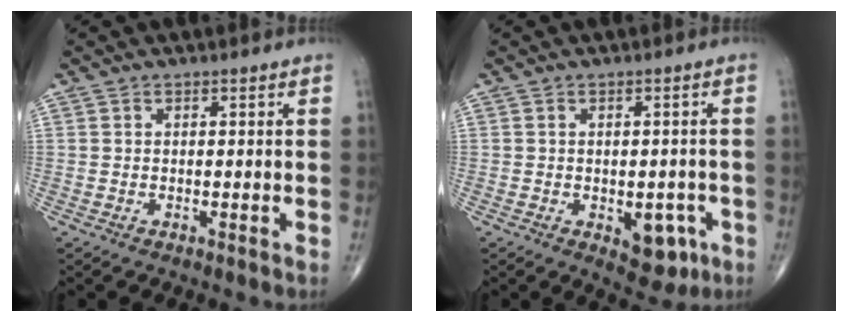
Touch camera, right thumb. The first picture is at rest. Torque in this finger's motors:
{"motor_torque": [2.64, 2.37, 0.37, -0.59, 0.00]}